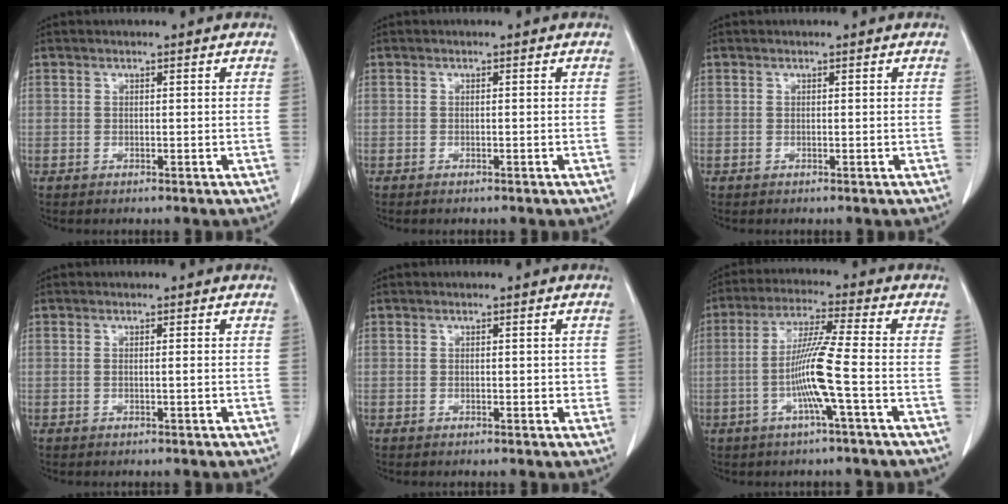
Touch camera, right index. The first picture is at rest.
{"total": 0.7, "force": [-0.6, 0.1, 0.3], "torque": [-0.010, -0.002, -0.008]}
{"total": 0.0}
{"total": 0.7, "force": [-0.1, 0.0, 0.7], "torque": [-0.014, 0.000, 0.000]}
{"total": 1.6, "force": [0.0, 1.0, 1.2], "torque": [-0.011, 0.004, 0.001]}
{"total": 9.0, "force": [-2.3, -1.1, 8.7], "torque": [-0.172, -0.002, -0.046]}